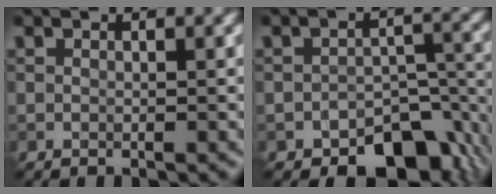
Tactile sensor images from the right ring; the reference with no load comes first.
{"total": 7.5, "force": [-4.8, 4.1, 3.9], "torque": [-0.035, -0.014, -0.071]}